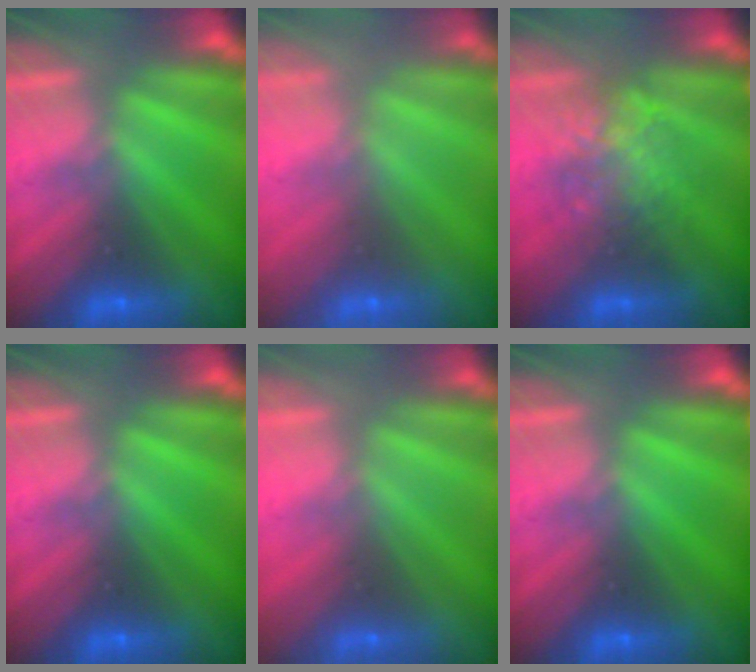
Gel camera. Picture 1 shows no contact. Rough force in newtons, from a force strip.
{"total": 7.6}
{"total": 2.2}
{"total": 0.0}
{"total": 2.9}
{"total": 0.0}